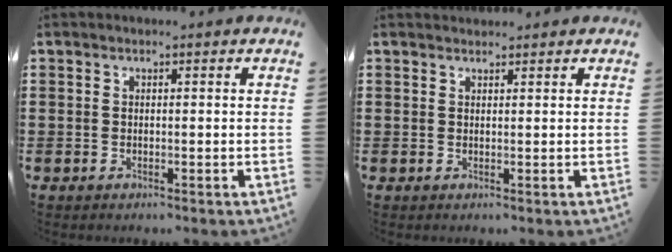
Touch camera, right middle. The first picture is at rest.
{"total": 1.0, "force": [1.0, 0.2, -0.1], "torque": [-0.001, 0.001, 0.020]}